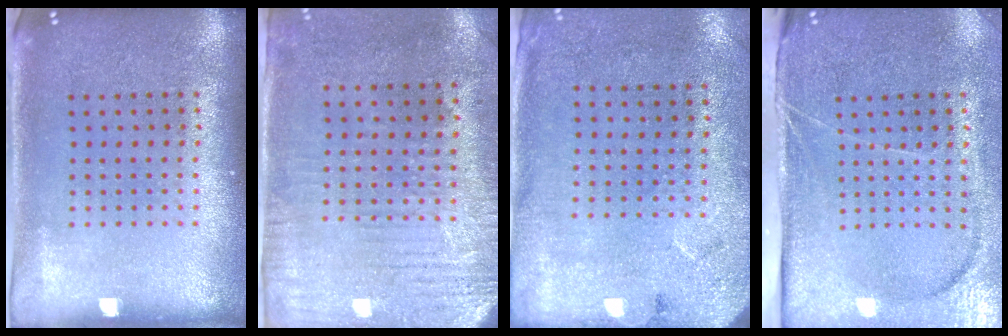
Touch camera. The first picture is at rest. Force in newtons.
{"total": 3.0, "press": 2.5, "slide": 1.7}
{"total": 2.7, "press": 2.2, "slide": 1.6}
{"total": 4.2, "press": 3.4, "slide": 2.3}